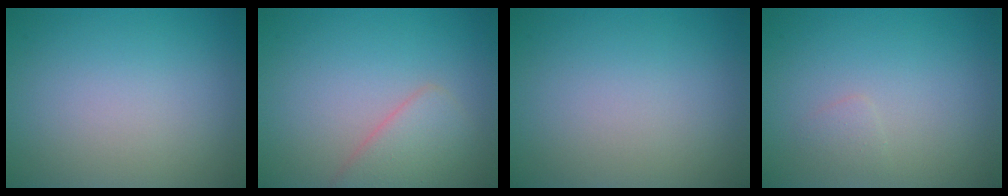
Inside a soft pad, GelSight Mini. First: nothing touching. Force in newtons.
{"total": 2.9, "press": 2.9, "slide": 0.1}
{"total": 0.0}
{"total": 0.8, "press": 0.8, "slide": 0.1}